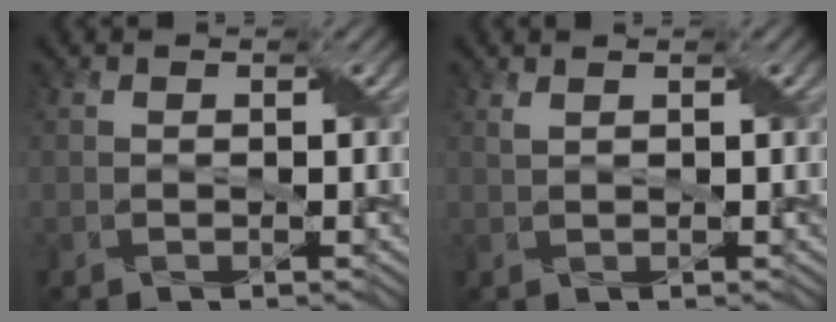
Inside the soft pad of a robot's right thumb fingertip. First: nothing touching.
{"total": 0.7, "force": [0.5, 0.0, 0.4], "torque": [-0.017, 0.004, 0.011]}